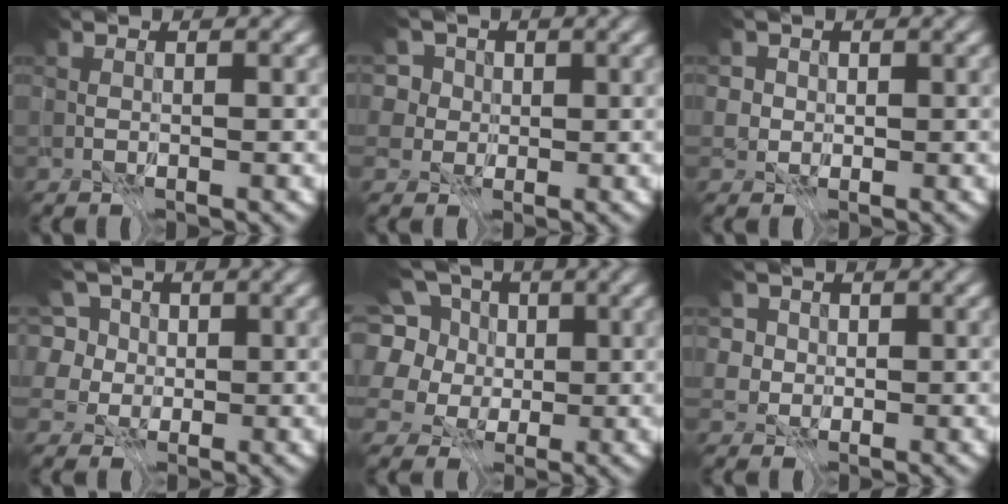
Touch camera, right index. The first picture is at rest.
{"total": 8.6, "force": [4.1, 6.3, 4.1], "torque": [-0.093, 0.031, 0.050]}
{"total": 4.5, "force": [2.7, 3.1, 1.8], "torque": [-0.024, 0.002, 0.025]}
{"total": 6.6, "force": [3.0, 5.1, 2.9], "torque": [-0.068, 0.018, 0.035]}
{"total": 7.0, "force": [2.2, 5.3, 4.0], "torque": [-0.094, 0.015, 0.018]}
{"total": 7.3, "force": [4.1, 5.0, 3.4], "torque": [-0.070, 0.019, 0.046]}